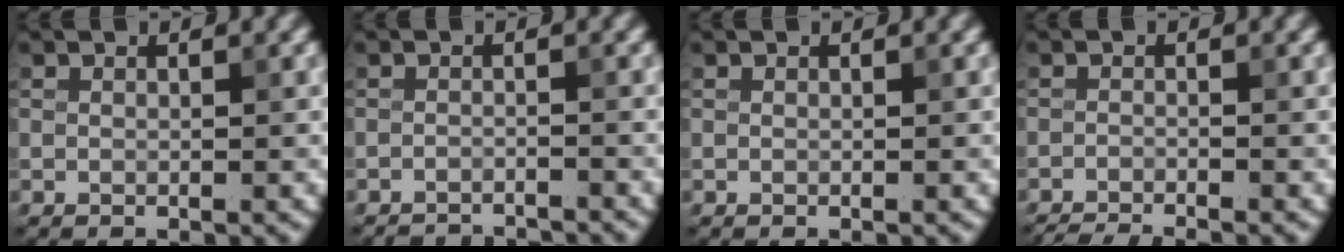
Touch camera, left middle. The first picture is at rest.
{"total": 4.5, "force": [-4.5, 0.5, 0.7], "torque": [-0.010, -0.009, -0.066]}
{"total": 0.0}
{"total": 4.2, "force": [-3.9, 0.4, 1.4], "torque": [-0.023, -0.018, -0.066]}